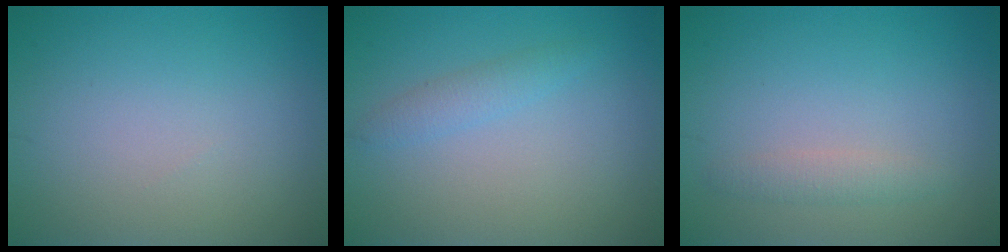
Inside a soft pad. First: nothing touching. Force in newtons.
{"total": 1.5, "press": 1.5, "slide": 0.0}
{"total": 1.4, "press": 1.4, "slide": 0.0}